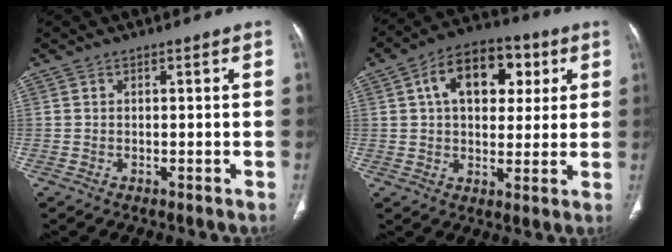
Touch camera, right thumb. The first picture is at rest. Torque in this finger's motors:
{"motor_torque": [0.04, 2.90, 1.32, -0.02, 0.33]}